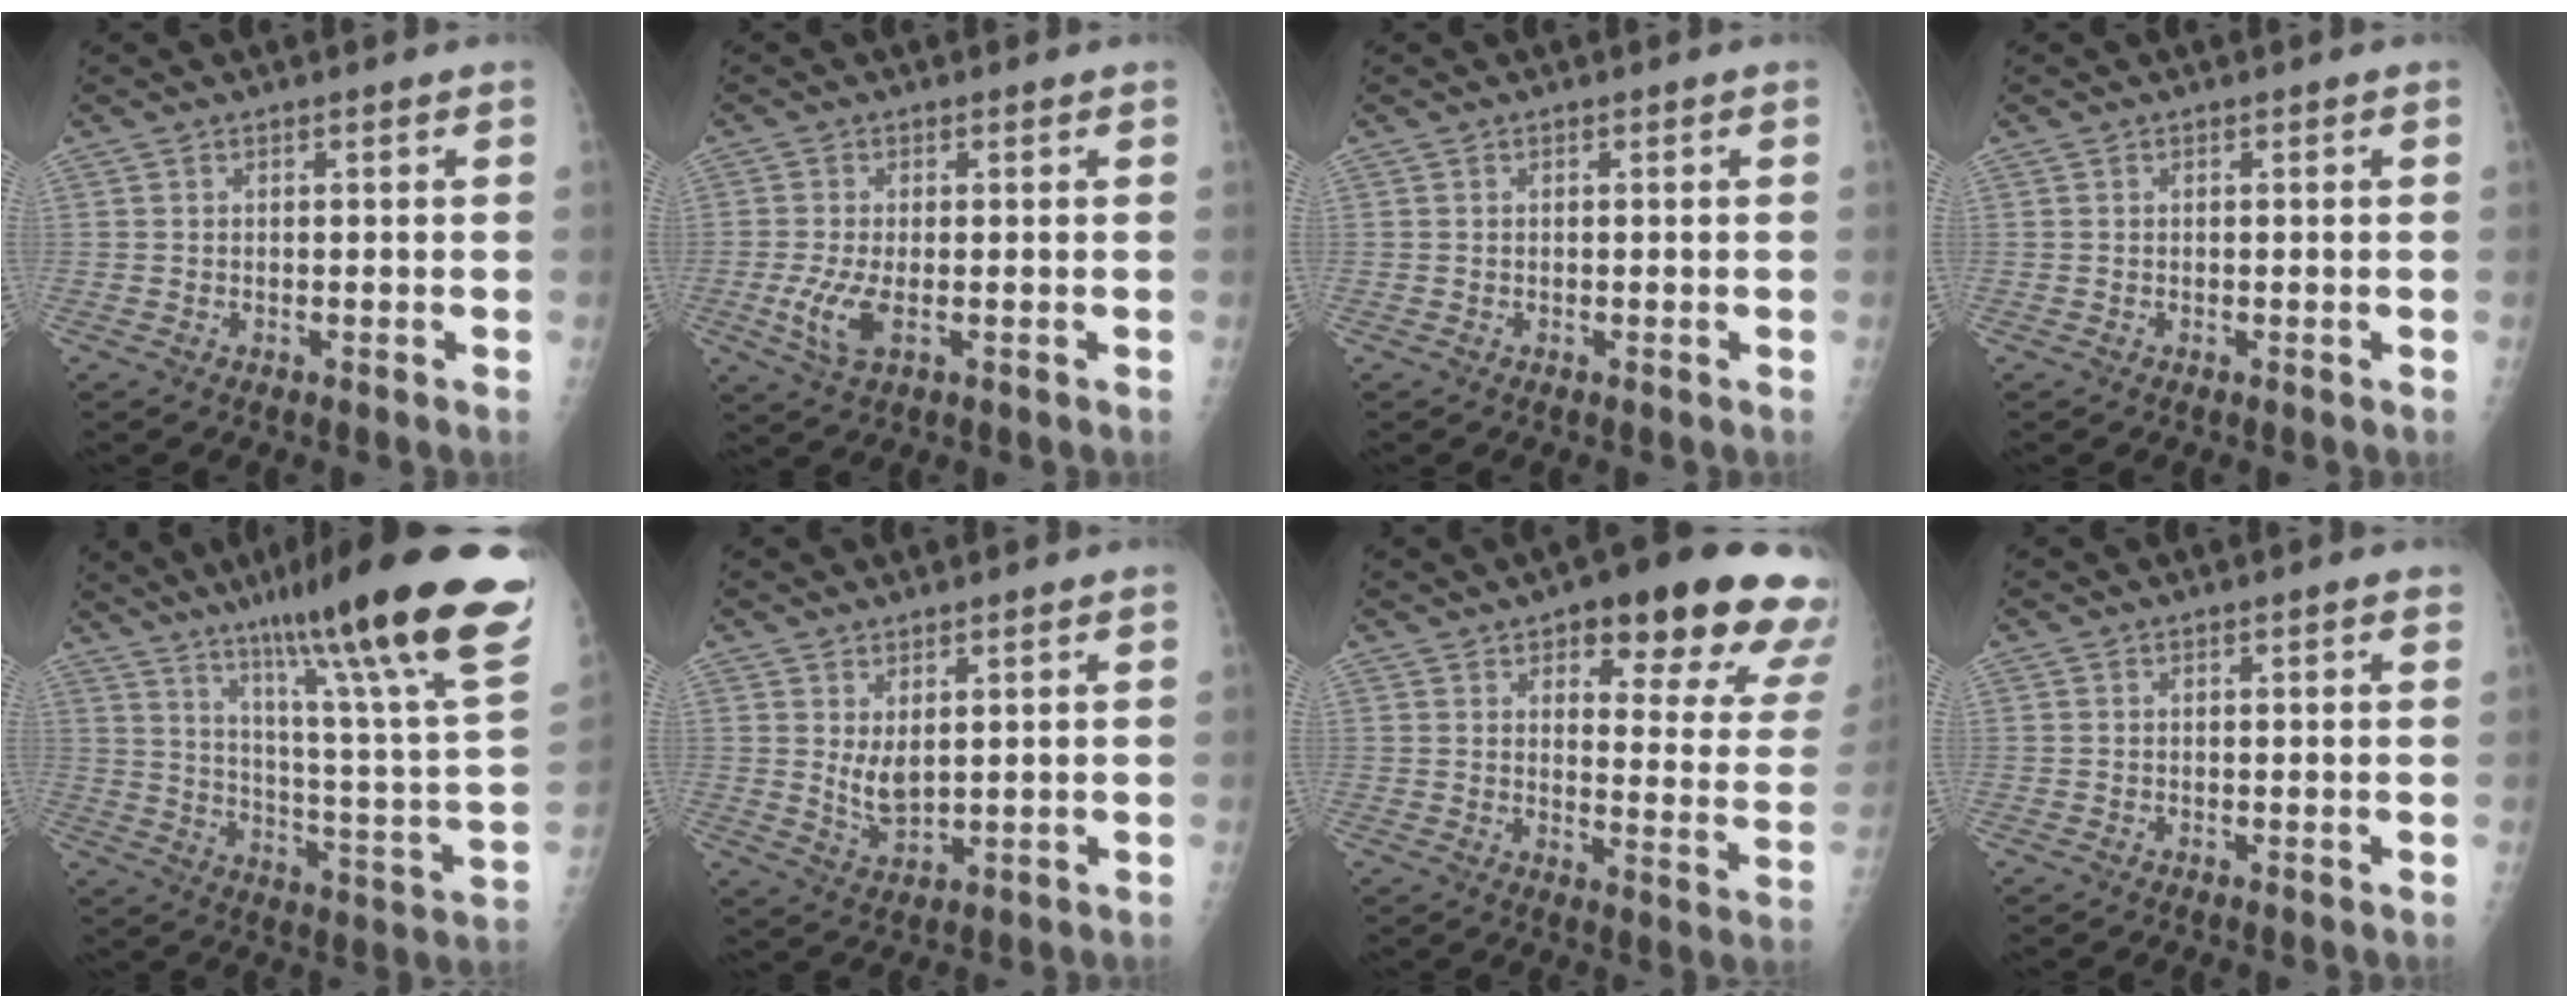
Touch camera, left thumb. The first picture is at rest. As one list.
[{"total": 5.4, "force": [-0.9, 2.2, 4.9], "torque": [-0.114, -0.013, -0.013]}, {"total": 0.0}, {"total": 0.0}, {"total": 32.0, "force": [20.7, 2.5, 24.2], "torque": [-0.318, -0.079, 0.311]}, {"total": 5.5, "force": [2.3, 2.4, 4.4], "torque": [-0.073, -0.027, 0.051]}, {"total": 22.6, "force": [14.1, 6.8, 16.3], "torque": [-0.161, -0.058, 0.173]}, {"total": 1.7, "force": [1.3, 0.3, 1.2], "torque": [-0.010, 0.001, 0.013]}]